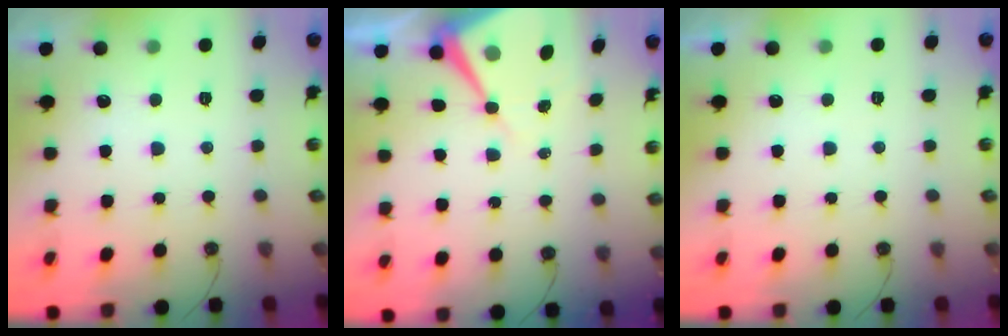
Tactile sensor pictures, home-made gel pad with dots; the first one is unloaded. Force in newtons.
{"total": 10.2, "press": 10.2, "slide": 1.0}
{"total": 2.7, "press": 2.7, "slide": 0.4}